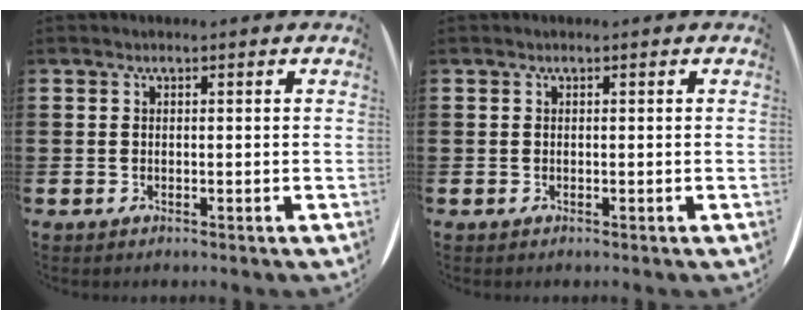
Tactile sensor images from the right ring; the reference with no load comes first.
{"total": 0.0}